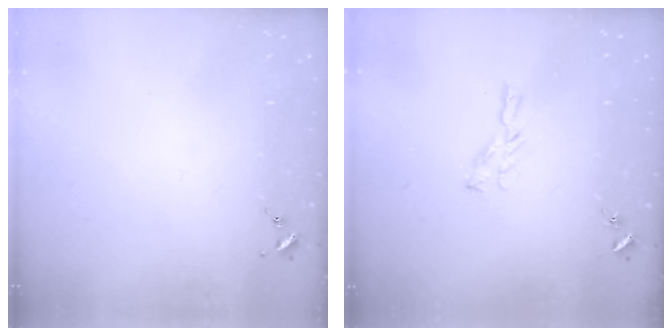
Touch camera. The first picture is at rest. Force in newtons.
{"total": 5.1, "press": 5.1, "slide": 0.5}